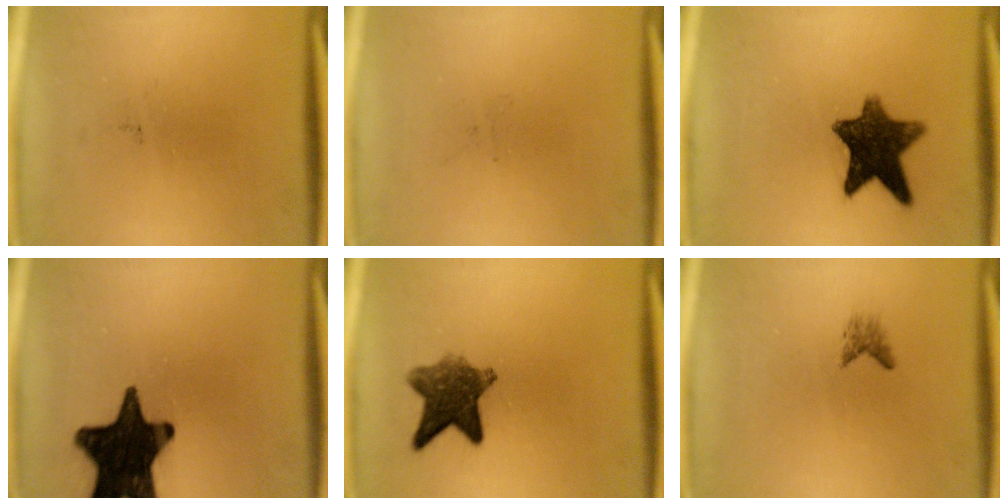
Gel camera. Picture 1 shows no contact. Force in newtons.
{"total": 0.0}
{"total": 10.9}
{"total": 18.8}
{"total": 7.9}
{"total": 1.1}